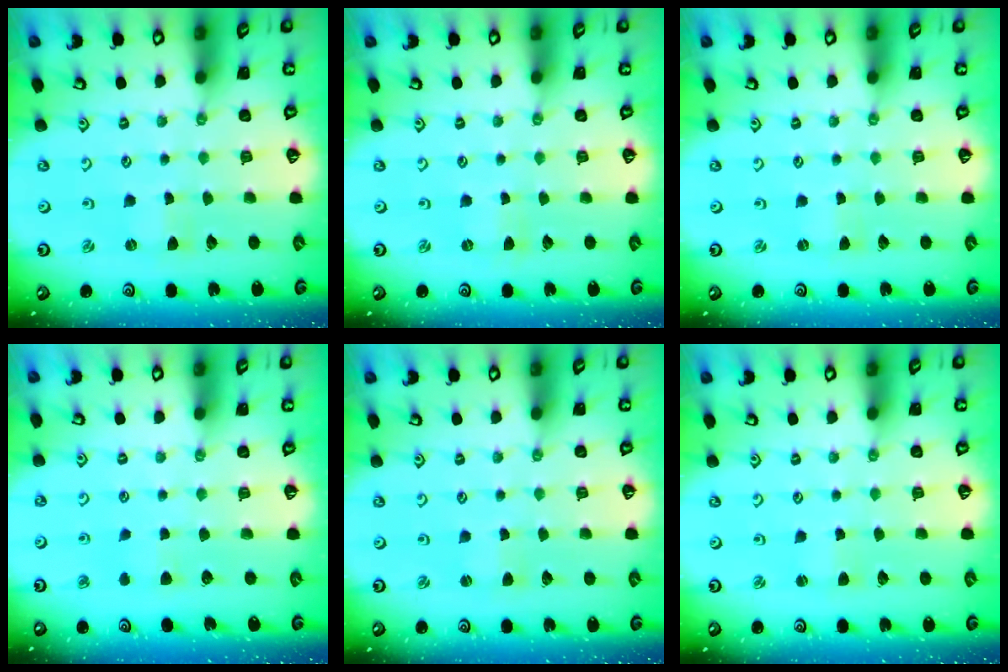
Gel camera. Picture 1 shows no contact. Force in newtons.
{"total": 0.0}
{"total": 0.0}
{"total": 4.0, "press": 3.9, "slide": 0.5}
{"total": 1.6, "press": 1.5, "slide": 0.3}
{"total": 2.2, "press": 2.2, "slide": 0.2}